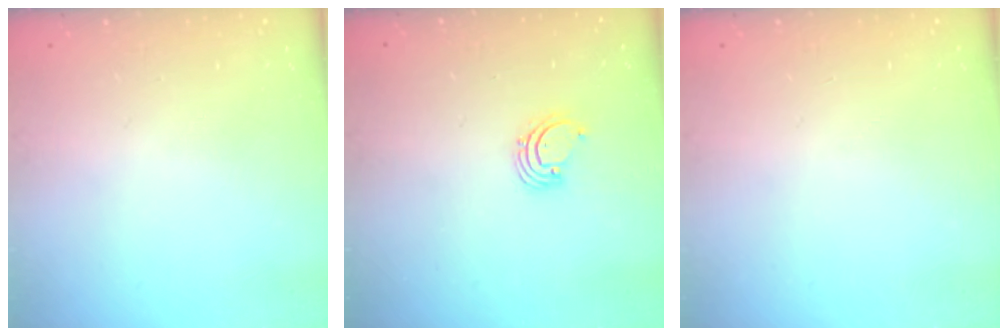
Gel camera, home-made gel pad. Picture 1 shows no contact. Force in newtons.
{"total": 1.4, "press": 1.4, "slide": 0.1}
{"total": 0.0}